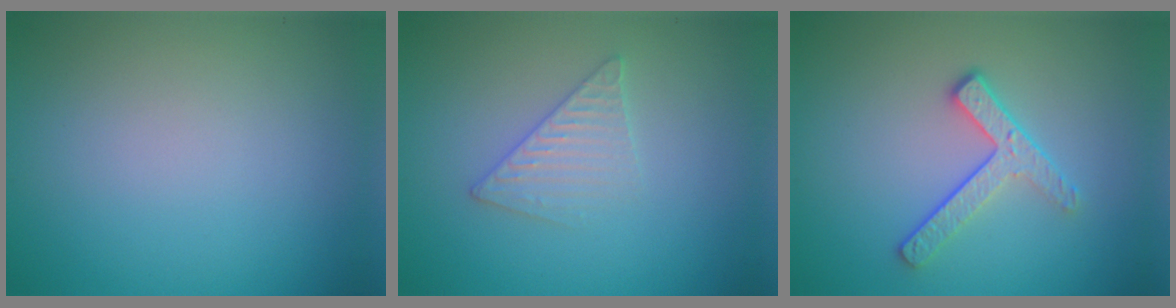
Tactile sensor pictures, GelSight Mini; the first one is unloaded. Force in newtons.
{"total": 2.4, "press": 2.3, "slide": 0.2}
{"total": 3.1, "press": 2.5, "slide": 1.8}